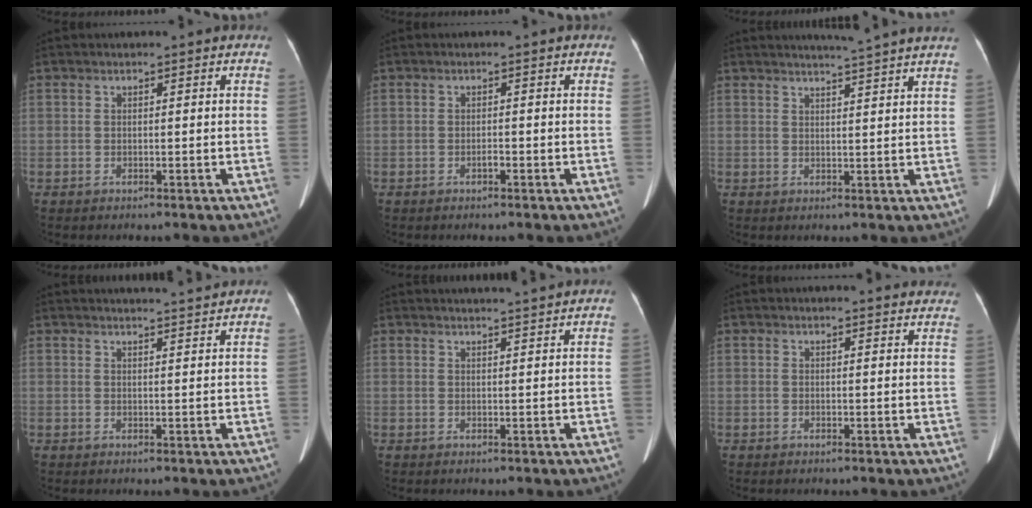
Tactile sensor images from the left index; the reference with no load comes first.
{"total": 0.7, "force": [-0.5, 0.2, 0.4], "torque": [-0.008, 0.001, -0.007]}
{"total": 7.0, "force": [6.3, -1.5, 2.6], "torque": [-0.038, 0.000, 0.070]}
{"total": 5.5, "force": [5.3, -0.7, 1.3], "torque": [-0.021, 0.005, 0.062]}
{"total": 5.6, "force": [5.2, -0.9, 1.6], "torque": [-0.022, 0.009, 0.062]}
{"total": 8.7, "force": [8.4, 1.7, 1.8], "torque": [0.004, -0.004, 0.067]}